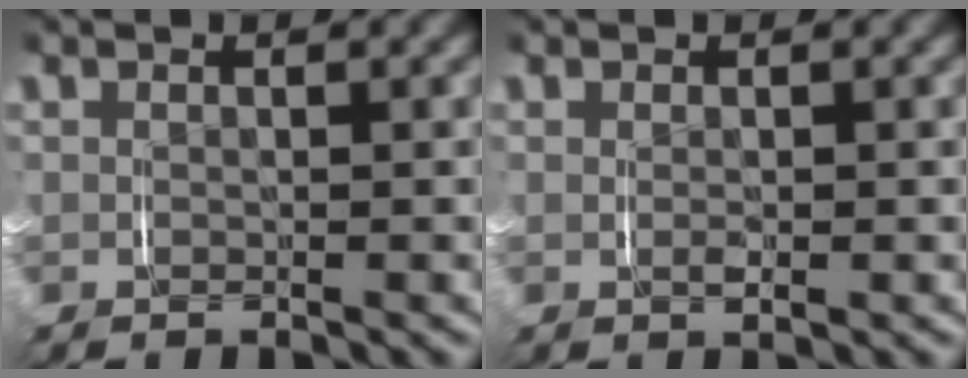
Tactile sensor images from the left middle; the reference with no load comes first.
{"total": 0.6, "force": [-0.1, 0.0, 0.6], "torque": [-0.010, -0.004, 0.001]}